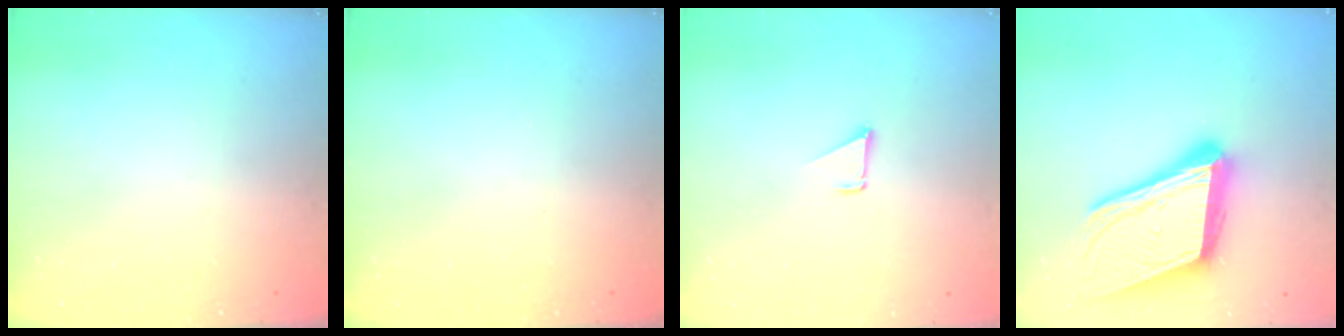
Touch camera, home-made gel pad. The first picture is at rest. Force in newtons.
{"total": 0.0}
{"total": 1.0, "press": 1.0, "slide": 0.1}
{"total": 25.8, "press": 25.3, "slide": 4.9}